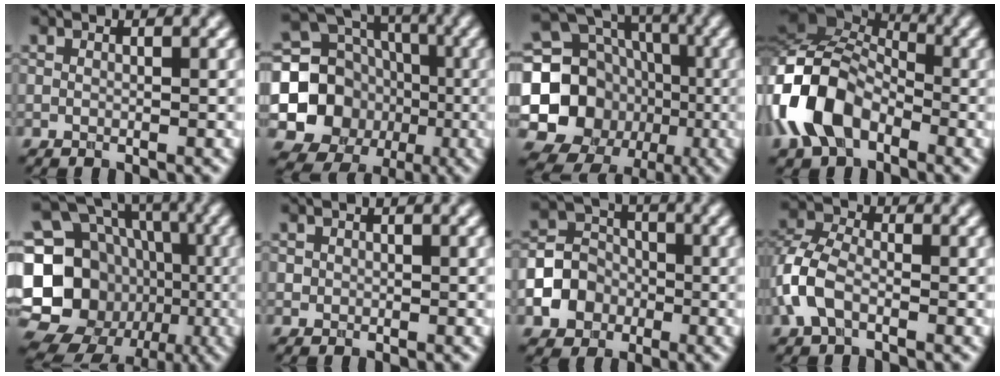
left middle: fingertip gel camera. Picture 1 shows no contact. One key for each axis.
{"total": 11.6, "fx": -1.4, "fy": 10.5, "fz": 4.8, "tx": -0.087, "ty": -0.025, "tz": -0.033}
{"total": 16.8, "fx": -2.3, "fy": 15.1, "fz": 6.9, "tx": -0.147, "ty": 0.008, "tz": -0.066}
{"total": 9.6, "fx": -3.5, "fy": 6.2, "fz": 6.5, "tx": -0.137, "ty": 0.009, "tz": -0.087}
{"total": 23.0, "fx": -4.8, "fy": 20.3, "fz": 9.5, "tx": -0.184, "ty": 0.018, "tz": -0.120}
{"total": 0.5, "fx": 0.1, "fy": 0.5, "fz": 0.0, "tx": 0.006, "ty": -0.003, "tz": 0.002}
{"total": 5.8, "fx": -2.0, "fy": 5.0, "fz": 2.2, "tx": -0.025, "ty": 0.001, "tz": -0.056}
{"total": 4.5, "fx": -1.5, "fy": 2.8, "fz": 3.2, "tx": -0.080, "ty": 0.008, "tz": -0.043}